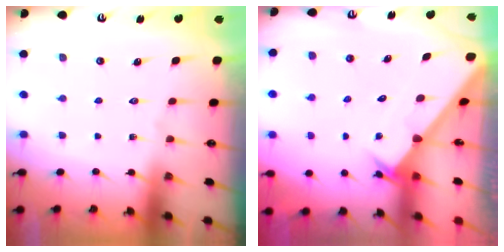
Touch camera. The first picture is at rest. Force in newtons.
{"total": 2.2, "press": 2.2, "slide": 0.2}